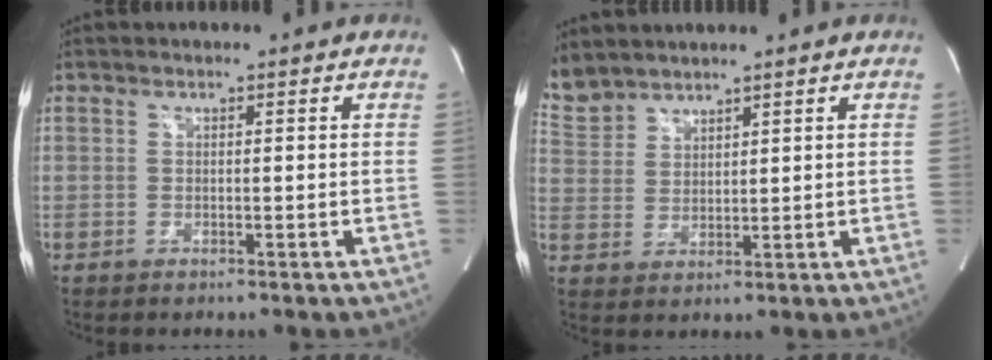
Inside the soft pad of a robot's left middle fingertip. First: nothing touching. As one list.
[{"total": 7.2, "force": [6.6, 2.7, 0.9], "torque": [-0.033, 0.011, 0.147]}]